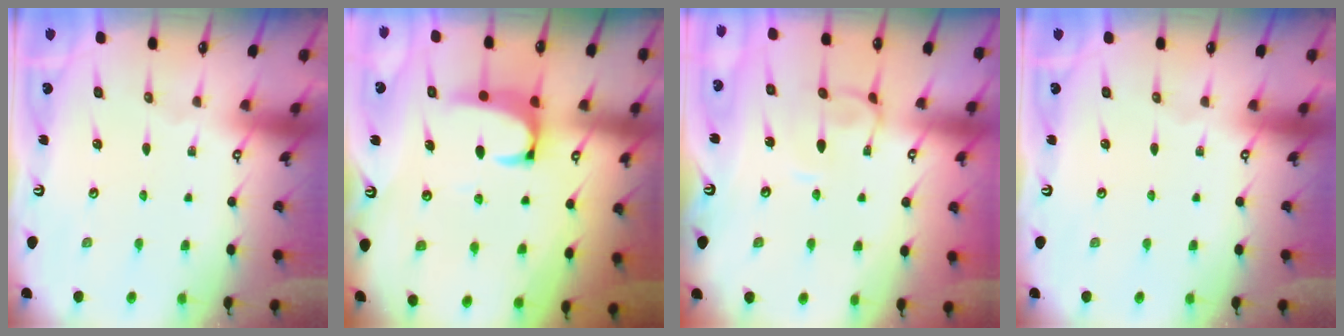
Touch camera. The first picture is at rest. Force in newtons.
{"total": 2.1, "press": 1.9, "slide": 0.9}
{"total": 2.0, "press": 1.9, "slide": 0.5}
{"total": 0.0}